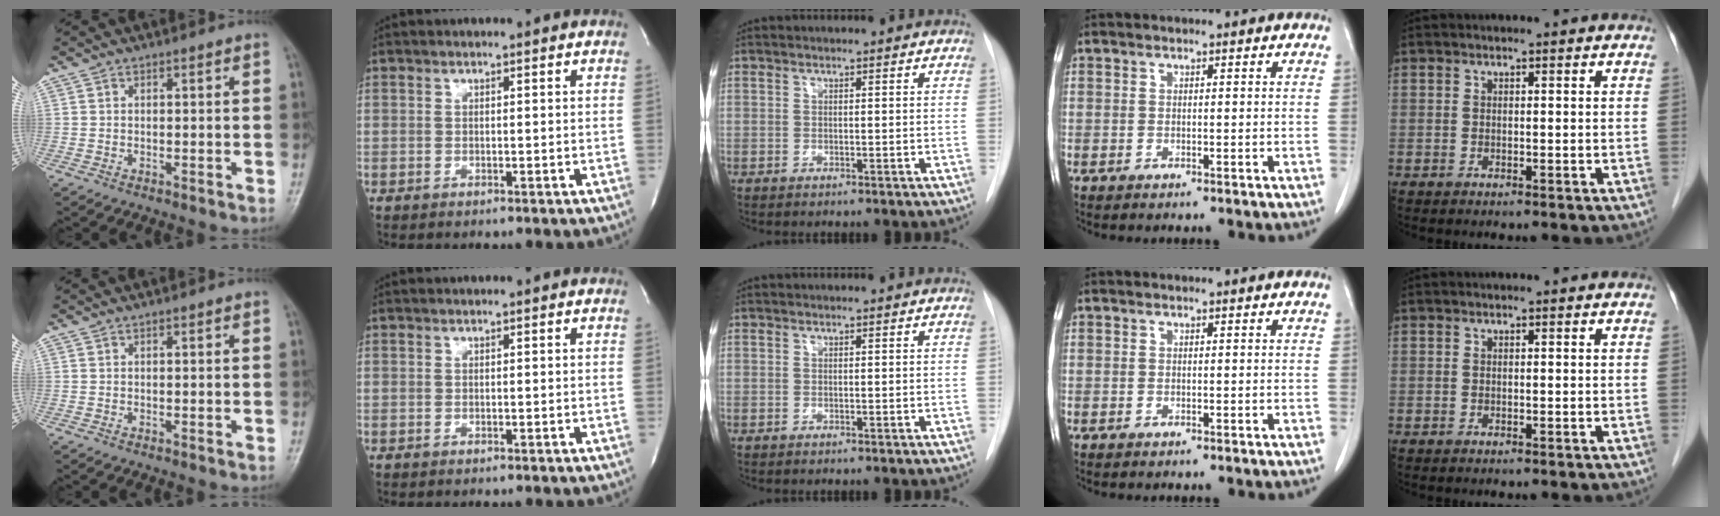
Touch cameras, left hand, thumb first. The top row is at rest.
{}